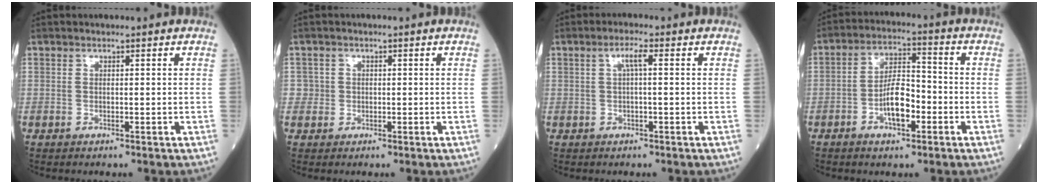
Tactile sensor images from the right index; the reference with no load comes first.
{"total": 1.8, "force": [-0.3, 1.8, -0.3], "torque": [0.017, 0.009, -0.009]}
{"total": 2.4, "force": [0.5, 0.2, 2.4], "torque": [-0.049, 0.006, 0.009]}
{"total": 7.4, "force": [-2.8, 2.8, 6.2], "torque": [-0.124, 0.012, -0.050]}